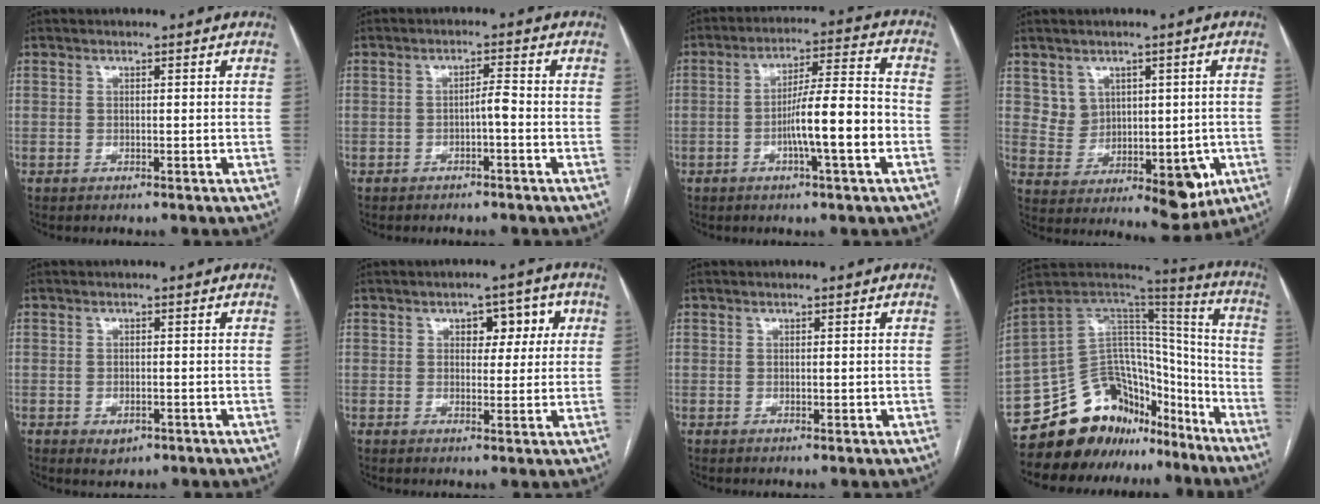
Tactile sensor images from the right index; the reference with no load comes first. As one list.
[{"total": 2.2, "force": [-1.0, 0.2, 1.9], "torque": [-0.026, 0.004, -0.018]}, {"total": 11.3, "force": [-3.2, 0.4, 10.8], "torque": [-0.178, 0.012, -0.054]}, {"total": 9.5, "force": [0.7, 7.9, 5.2], "torque": [-0.065, 0.022, 0.045]}, {"total": 2.3, "force": [-1.1, 1.5, 1.3], "torque": [-0.017, 0.000, -0.006]}, {"total": 5.4, "force": [1.8, 3.3, 4.0], "torque": [-0.039, 0.019, 0.023]}, {"total": 0.8, "force": [-0.1, 0.4, 0.6], "torque": [-0.009, 0.001, 0.001]}, {"total": 19.3, "force": [-14.6, 11.0, 6.2], "torque": [-0.097, 0.091, -0.231]}]